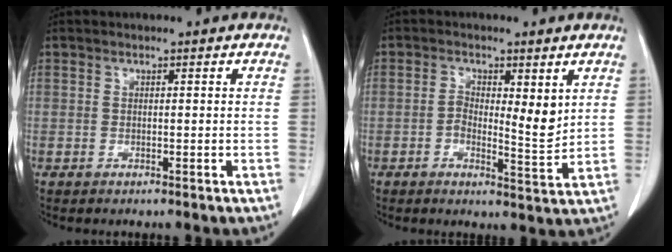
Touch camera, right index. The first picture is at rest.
{"total": 5.4, "force": [1.1, 2.0, 4.9], "torque": [-0.073, -0.003, 0.014]}